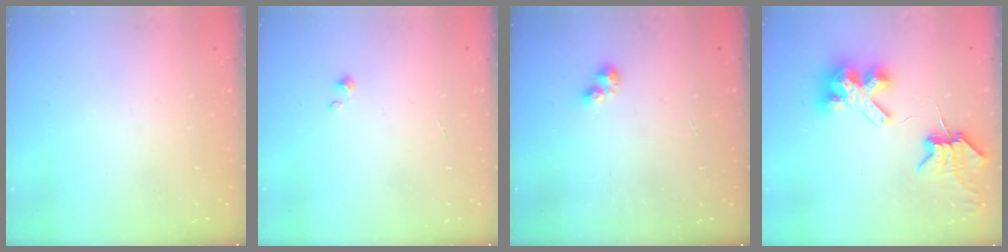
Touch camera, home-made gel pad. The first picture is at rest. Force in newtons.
{"total": 0.6, "press": 0.6, "slide": 0.1}
{"total": 2.2, "press": 2.2, "slide": 0.3}
{"total": 8.0, "press": 7.9, "slide": 1.2}